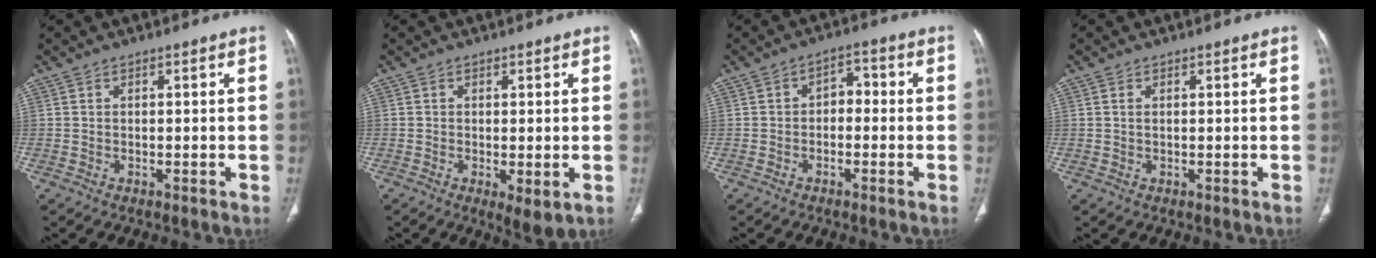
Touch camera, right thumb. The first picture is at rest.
{"total": 4.1, "force": [-1.0, 1.4, 3.7], "torque": [-0.063, -0.015, -0.013]}
{"total": 3.8, "force": [-0.6, 2.7, 2.6], "torque": [-0.024, 0.023, -0.021]}
{"total": 0.7, "force": [0.2, 0.3, 0.5], "torque": [-0.015, 0.004, 0.006]}